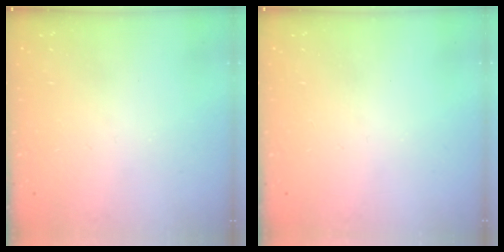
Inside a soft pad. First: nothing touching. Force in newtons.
{"total": 0.0}